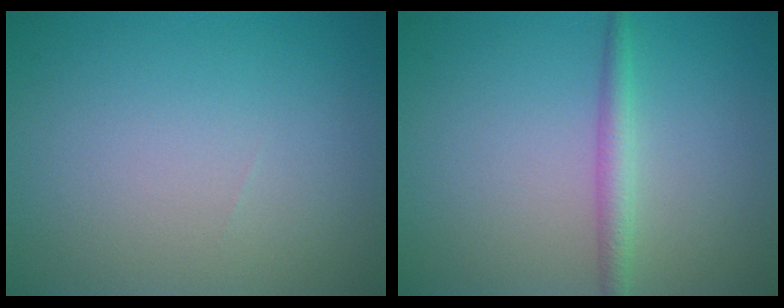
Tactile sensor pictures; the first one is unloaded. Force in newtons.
{"total": 1.9, "press": 1.9, "slide": 0.1}